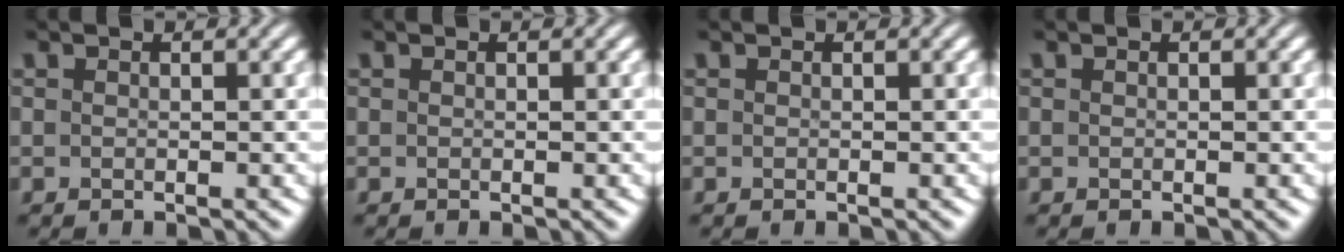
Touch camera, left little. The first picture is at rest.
{"total": 0.0}
{"total": 0.0}
{"total": 0.0}